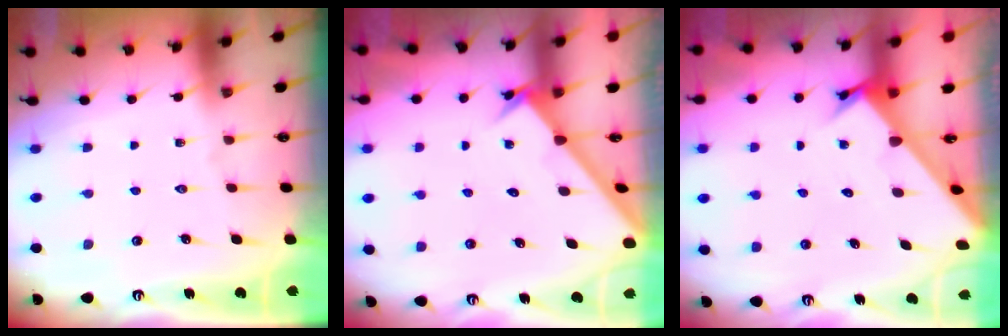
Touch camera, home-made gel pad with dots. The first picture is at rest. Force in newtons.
{"total": 2.3, "press": 2.2, "slide": 0.2}
{"total": 2.1, "press": 2.1, "slide": 0.2}